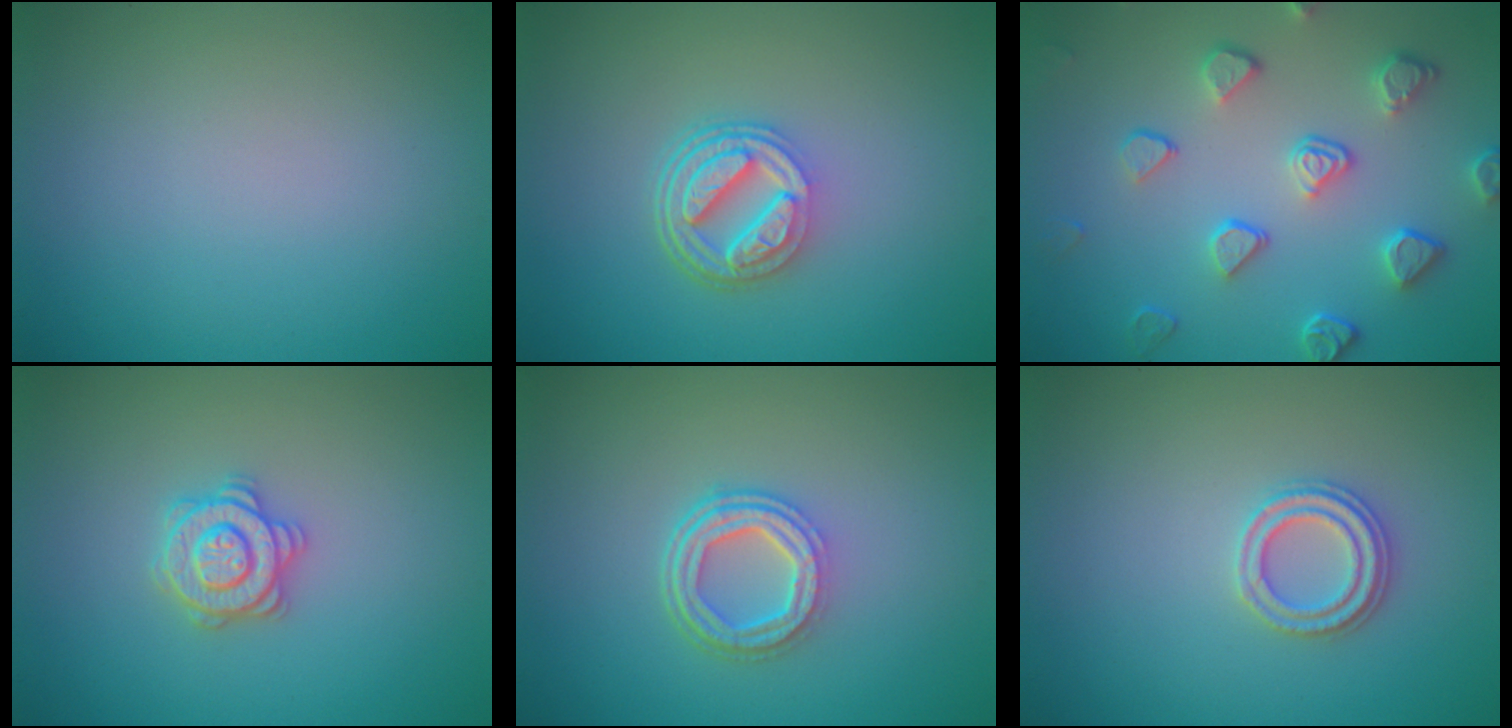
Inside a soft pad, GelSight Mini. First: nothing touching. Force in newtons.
{"total": 5.2, "press": 3.9, "slide": 3.5}
{"total": 4.0, "press": 3.6, "slide": 1.8}
{"total": 2.8, "press": 2.8, "slide": 0.4}
{"total": 4.2, "press": 3.2, "slide": 2.8}
{"total": 2.4, "press": 2.3, "slide": 0.6}